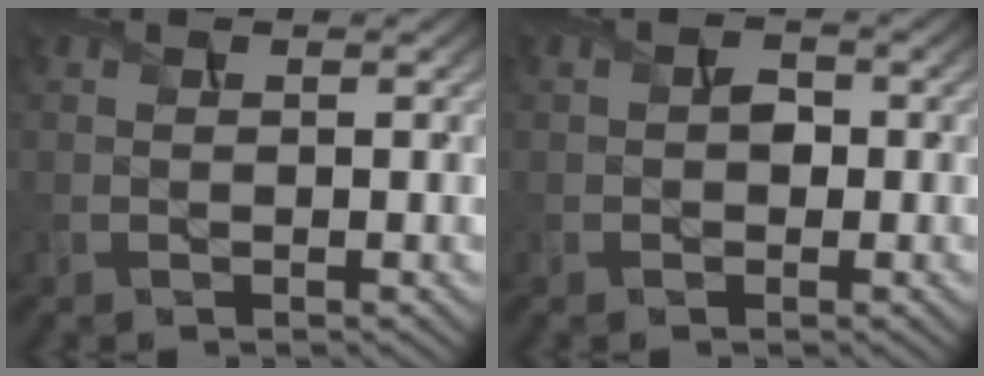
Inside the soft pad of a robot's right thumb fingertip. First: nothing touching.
{"total": 1.5, "force": [-0.3, 1.1, 0.9], "torque": [-0.018, -0.002, -0.009]}